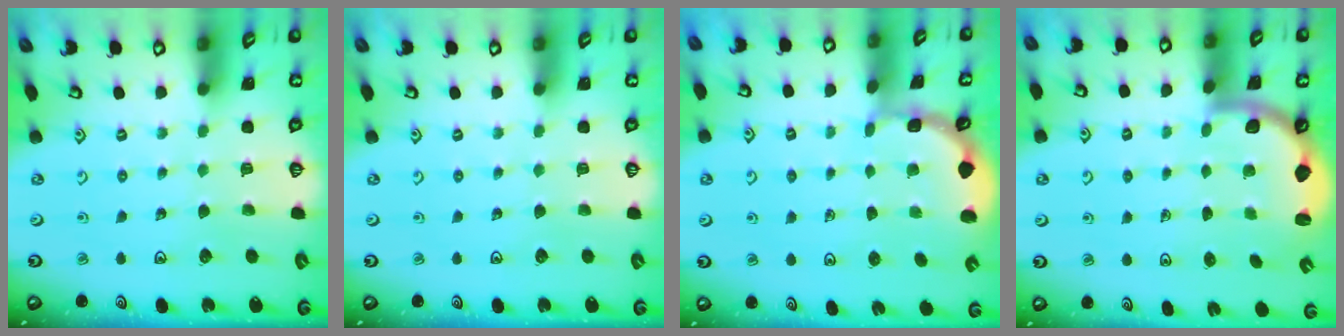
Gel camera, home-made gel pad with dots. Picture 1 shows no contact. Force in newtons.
{"total": 0.0}
{"total": 1.6, "press": 1.6, "slide": 0.2}
{"total": 2.6, "press": 2.5, "slide": 0.6}